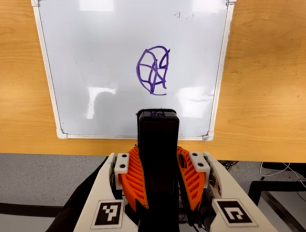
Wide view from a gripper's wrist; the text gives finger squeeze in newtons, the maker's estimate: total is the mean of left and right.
{"total": 11.1, "left": 8.3, "right": 13.9}